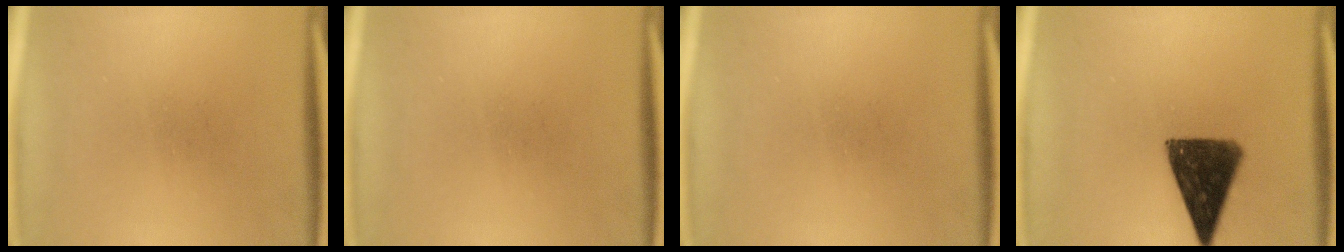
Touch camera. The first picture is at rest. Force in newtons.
{"total": 0.0}
{"total": 0.0}
{"total": 12.3}